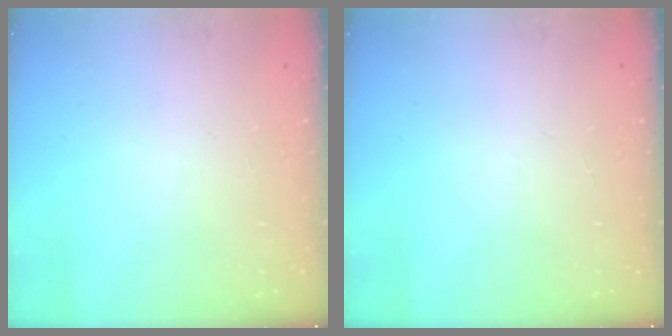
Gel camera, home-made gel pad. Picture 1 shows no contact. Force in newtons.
{"total": 0.0}